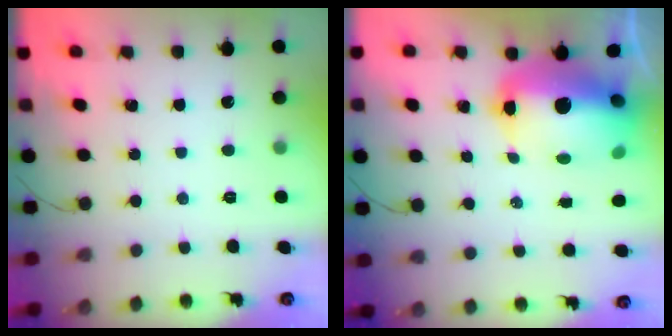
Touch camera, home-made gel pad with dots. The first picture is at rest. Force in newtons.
{"total": 15.3, "press": 14.9, "slide": 3.3}